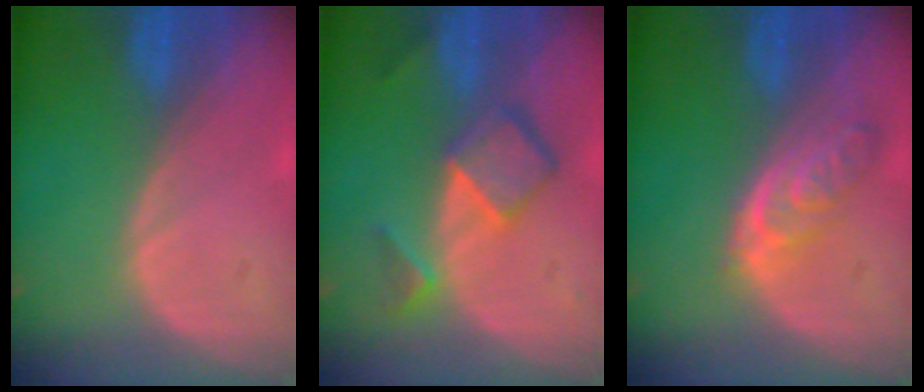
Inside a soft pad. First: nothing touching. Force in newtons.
{"total": 6.9, "press": 5.9, "slide": 3.6}
{"total": 5.0, "press": 4.9, "slide": 0.4}